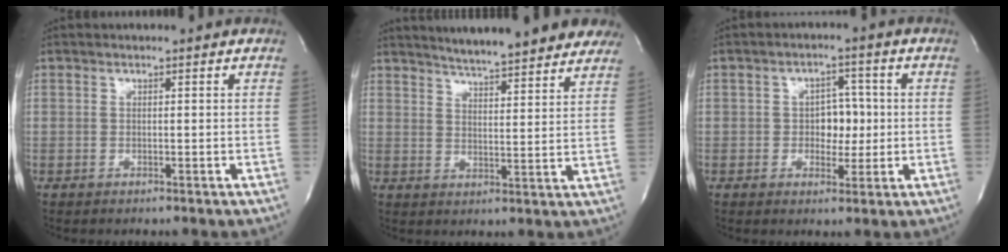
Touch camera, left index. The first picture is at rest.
{"total": 17.8, "force": [15.8, 2.4, 7.9], "torque": [-0.111, 0.004, 0.201]}
{"total": 4.9, "force": [-0.1, 3.3, 3.6], "torque": [-0.046, 0.013, 0.000]}